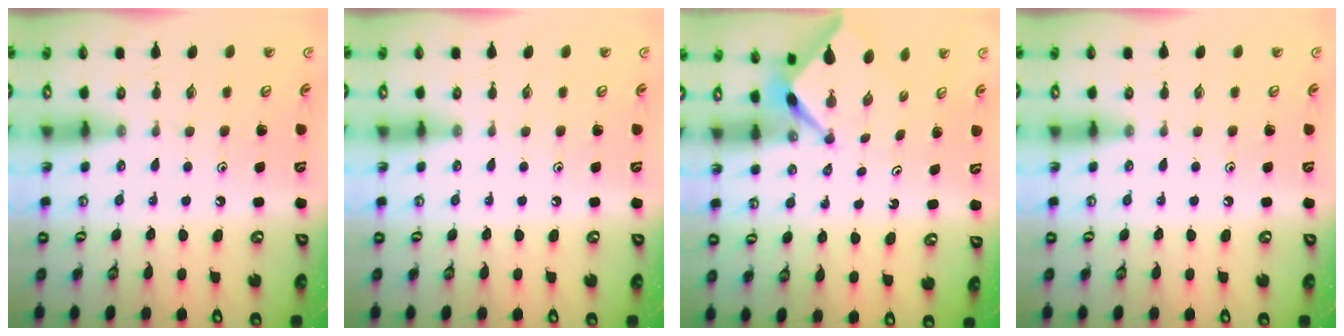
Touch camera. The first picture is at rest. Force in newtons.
{"total": 0.0}
{"total": 2.5, "press": 2.5, "slide": 0.3}
{"total": 0.0}